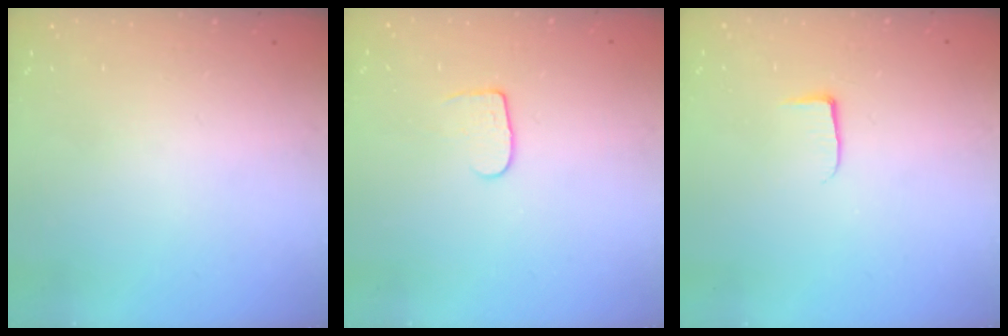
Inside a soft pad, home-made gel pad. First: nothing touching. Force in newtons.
{"total": 5.8, "press": 5.8, "slide": 0.6}
{"total": 3.8, "press": 3.8, "slide": 0.5}